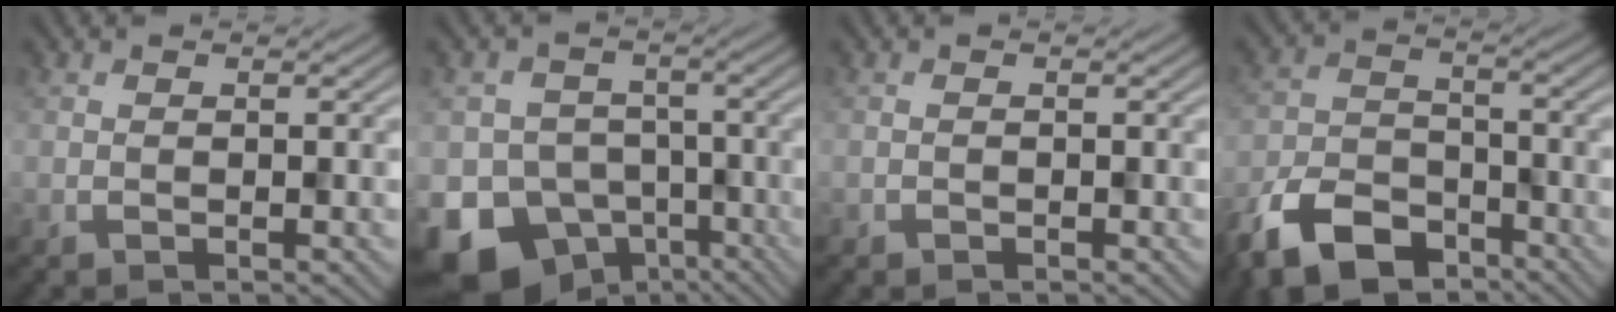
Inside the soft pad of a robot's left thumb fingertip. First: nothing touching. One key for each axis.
{"total": 12.8, "fx": -7.8, "fy": 9.6, "fz": 3.4, "tx": -0.089, "ty": -0.033, "tz": -0.116}
{"total": 0.6, "fx": -0.2, "fy": 0.3, "fz": -0.4, "tx": 0.011, "ty": 0.001, "tz": -0.004}
{"total": 9.6, "fx": -7.0, "fy": 4.9, "fz": 4.3, "tx": -0.089, "ty": -0.017, "tz": -0.138}